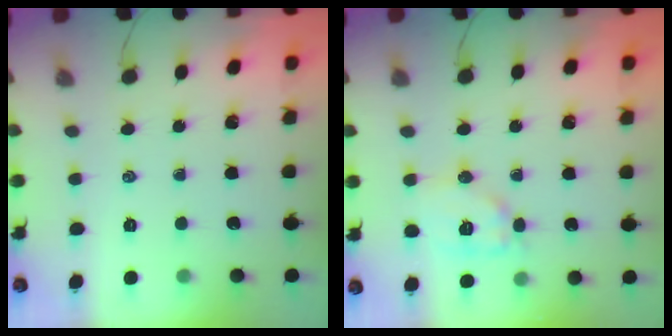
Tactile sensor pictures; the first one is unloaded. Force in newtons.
{"total": 11.3, "press": 11.3, "slide": 0.5}